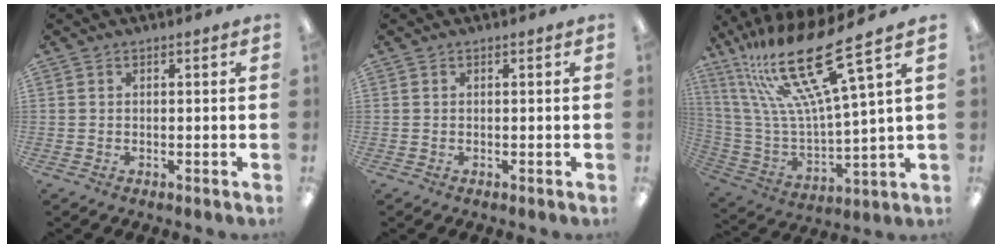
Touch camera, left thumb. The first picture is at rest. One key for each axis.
{"total": 0.0}
{"total": 23.9, "fx": 15.7, "fy": 4.4, "fz": 17.5, "tx": -0.360, "ty": -0.104, "tz": 0.255}